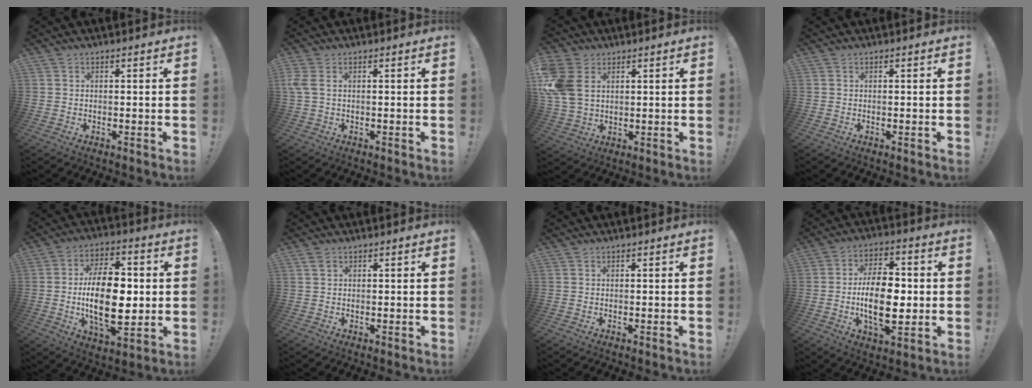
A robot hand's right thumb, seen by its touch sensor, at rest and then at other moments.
{"total": 2.7, "force": [0.6, 0.9, 2.5], "torque": [-0.060, -0.002, 0.012]}
{"total": 11.9, "force": [3.3, 8.5, 7.7], "torque": [-0.166, -0.005, 0.068]}
{"total": 0.0}
{"total": 21.0, "force": [-0.6, 11.2, 17.8], "torque": [-0.316, -0.004, -0.015]}
{"total": 1.3, "force": [0.9, 0.8, 0.5], "torque": [-0.004, 0.001, 0.015]}
{"total": 0.0}
{"total": 16.5, "force": [-1.7, 8.9, 13.8], "torque": [-0.244, 0.001, -0.036]}